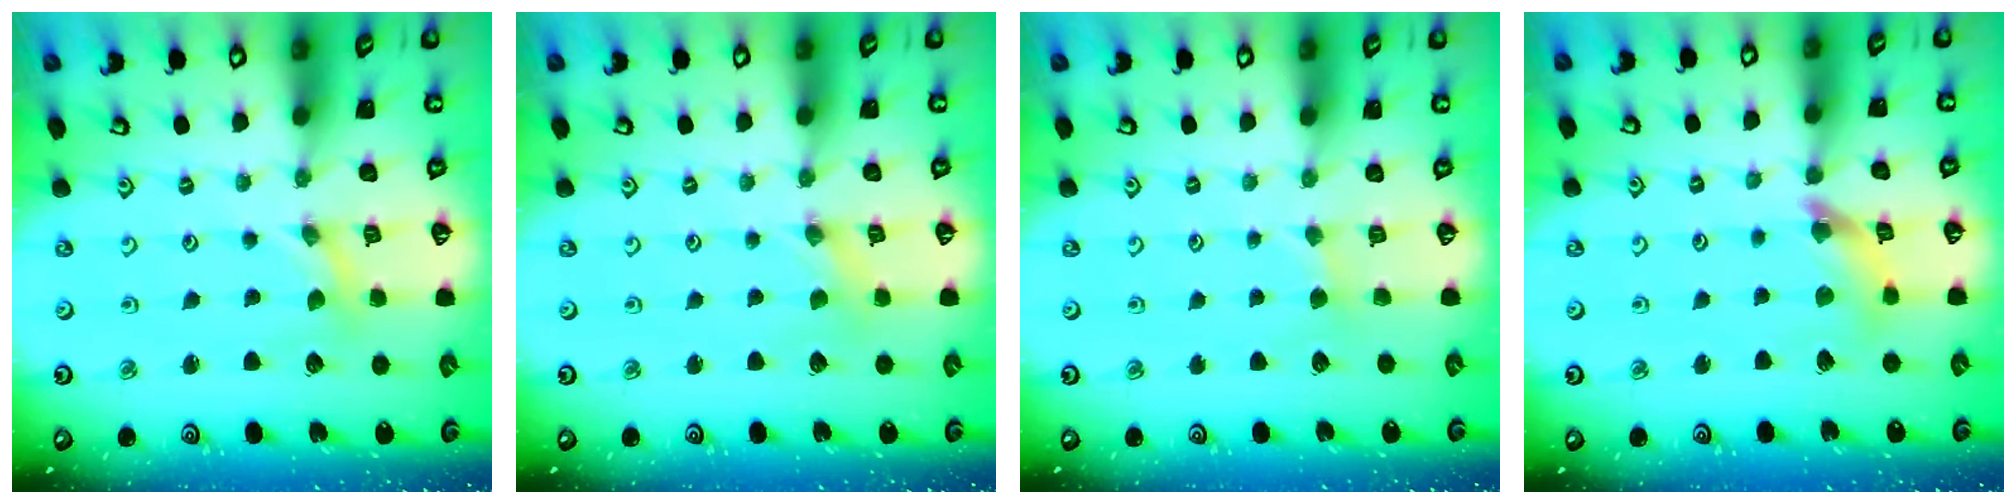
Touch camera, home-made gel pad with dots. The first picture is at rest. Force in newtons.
{"total": 0.0}
{"total": 1.6, "press": 1.5, "slide": 0.2}
{"total": 8.2, "press": 8.1, "slide": 0.6}